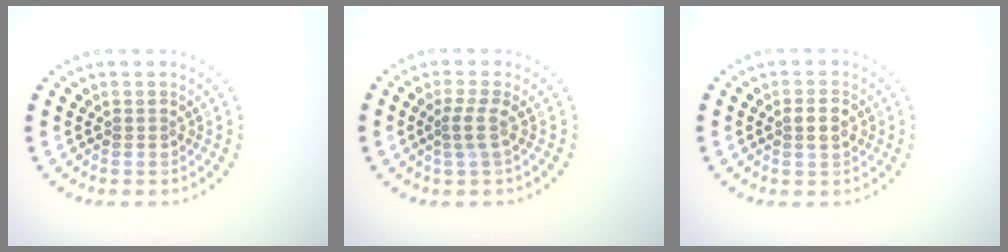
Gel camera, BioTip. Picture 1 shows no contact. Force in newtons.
{"total": 1.7, "press": 1.1, "slide": 1.3}
{"total": 1.9, "press": 1.8, "slide": 0.3}